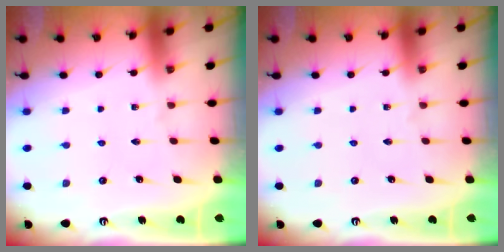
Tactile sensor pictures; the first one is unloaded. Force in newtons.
{"total": 0.0}